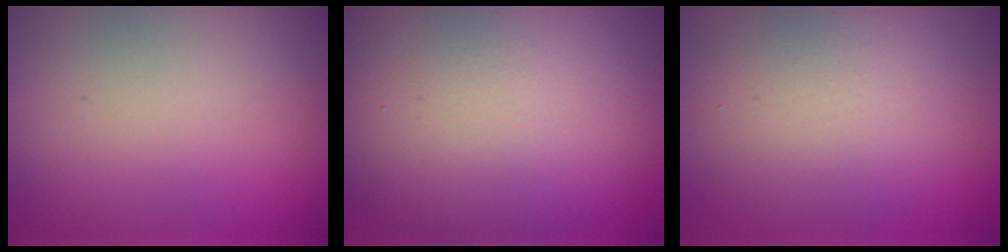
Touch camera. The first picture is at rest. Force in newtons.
{"total": 12.4, "press": 12.3, "slide": 1.4}
{"total": 5.6, "press": 5.6, "slide": 0.5}